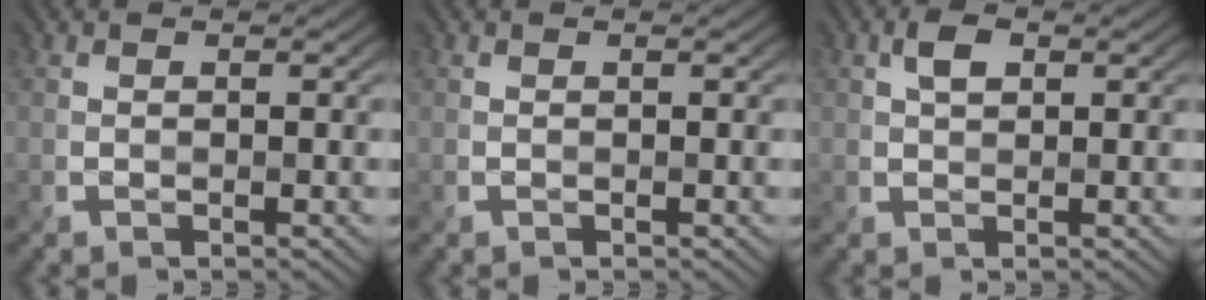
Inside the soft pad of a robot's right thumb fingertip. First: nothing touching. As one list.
[{"total": 0.0}, {"total": 2.3, "force": [0.9, 1.3, 1.6], "torque": [-0.031, 0.003, 0.015]}]